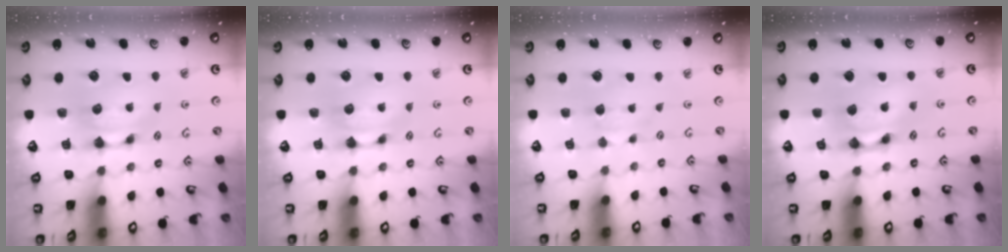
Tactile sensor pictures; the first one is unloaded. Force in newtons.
{"total": 0.0}
{"total": 2.4, "press": 2.3, "slide": 0.4}
{"total": 2.6, "press": 2.6, "slide": 0.2}